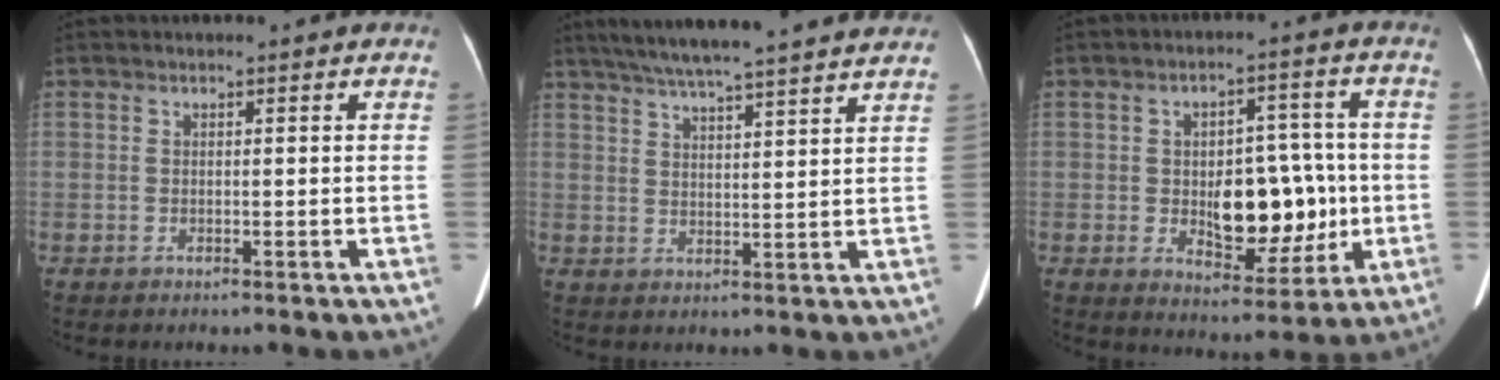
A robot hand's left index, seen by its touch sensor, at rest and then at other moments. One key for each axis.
{"total": 19.0, "fx": 16.8, "fy": 0.2, "fz": 9.0, "tx": -0.150, "ty": 0.020, "tz": 0.225}
{"total": 10.8, "fx": -1.1, "fy": 5.8, "fz": 9.1, "tx": -0.126, "ty": 0.012, "tz": -0.006}